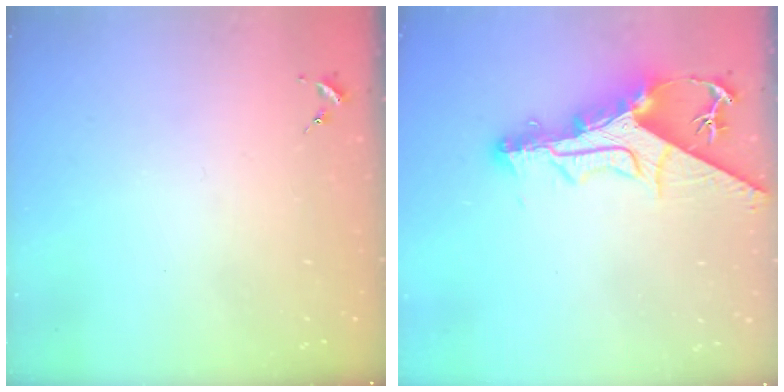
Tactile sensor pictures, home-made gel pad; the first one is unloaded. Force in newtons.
{"total": 13.2, "press": 13.2, "slide": 1.3}